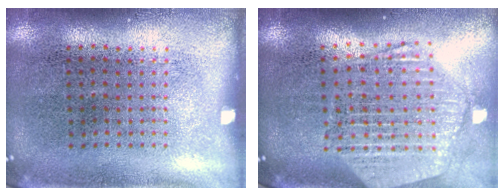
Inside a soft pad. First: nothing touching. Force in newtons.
{"total": 2.6, "press": 2.2, "slide": 1.5}